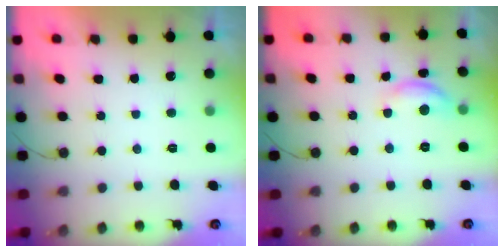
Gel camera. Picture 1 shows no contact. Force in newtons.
{"total": 9.0, "press": 9.0, "slide": 0.4}